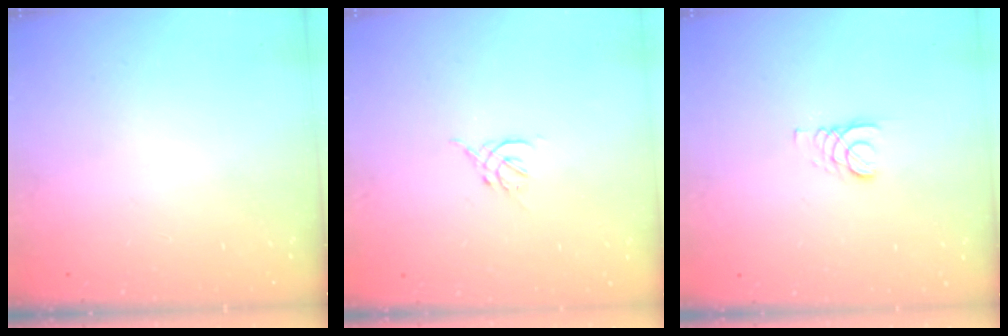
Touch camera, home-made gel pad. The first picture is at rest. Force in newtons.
{"total": 1.6, "press": 1.5, "slide": 0.6}
{"total": 2.7, "press": 2.7, "slide": 0.3}